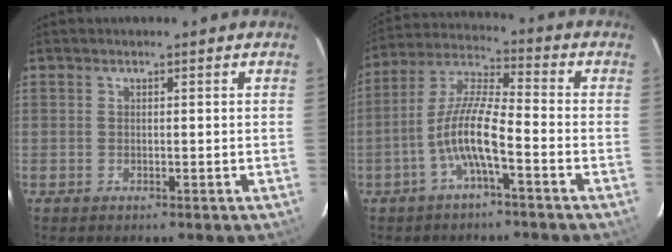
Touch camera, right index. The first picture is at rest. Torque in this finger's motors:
{"motor_torque": [1.38, -0.76, 0.92, 0.21]}